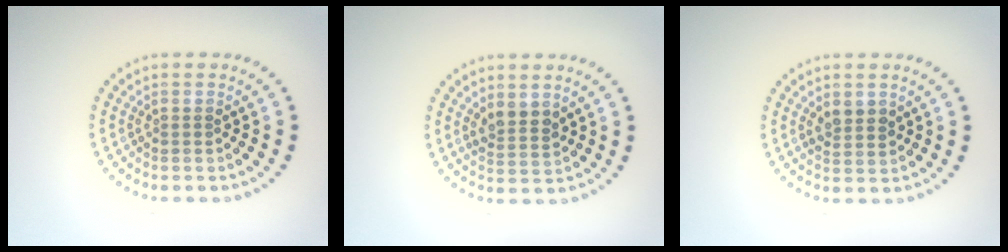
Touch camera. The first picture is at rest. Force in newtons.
{"total": 2.2, "press": 2.0, "slide": 0.9}
{"total": 1.9, "press": 1.8, "slide": 0.6}